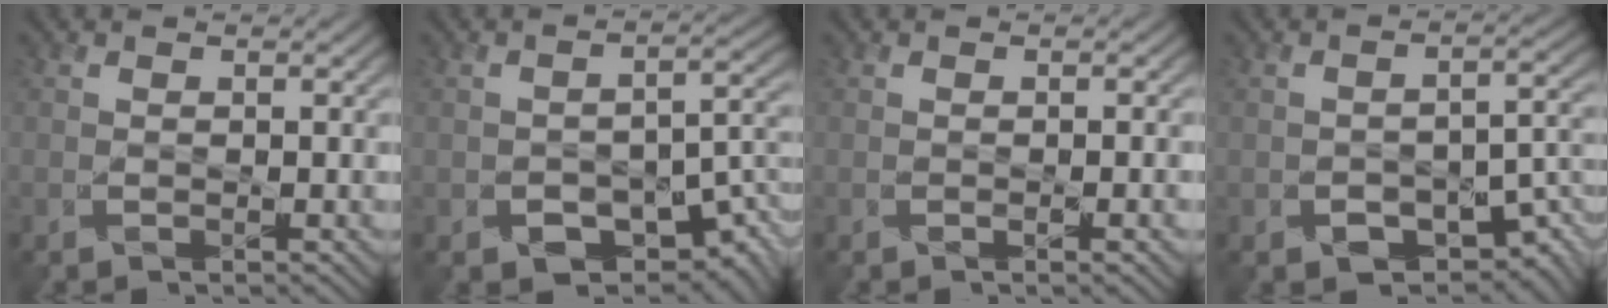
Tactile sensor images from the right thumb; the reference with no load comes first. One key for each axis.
{"total": 8.9, "fx": -4.6, "fy": 4.9, "fz": 5.9, "tx": -0.085, "ty": -0.030, "tz": -0.064}
{"total": 1.5, "fx": -0.3, "fy": 0.2, "fz": 1.5, "tx": -0.024, "ty": -0.002, "tz": -0.004}
{"total": 7.5, "fx": -4.0, "fy": 3.9, "fz": 5.0, "tx": -0.068, "ty": -0.022, "tz": -0.054}